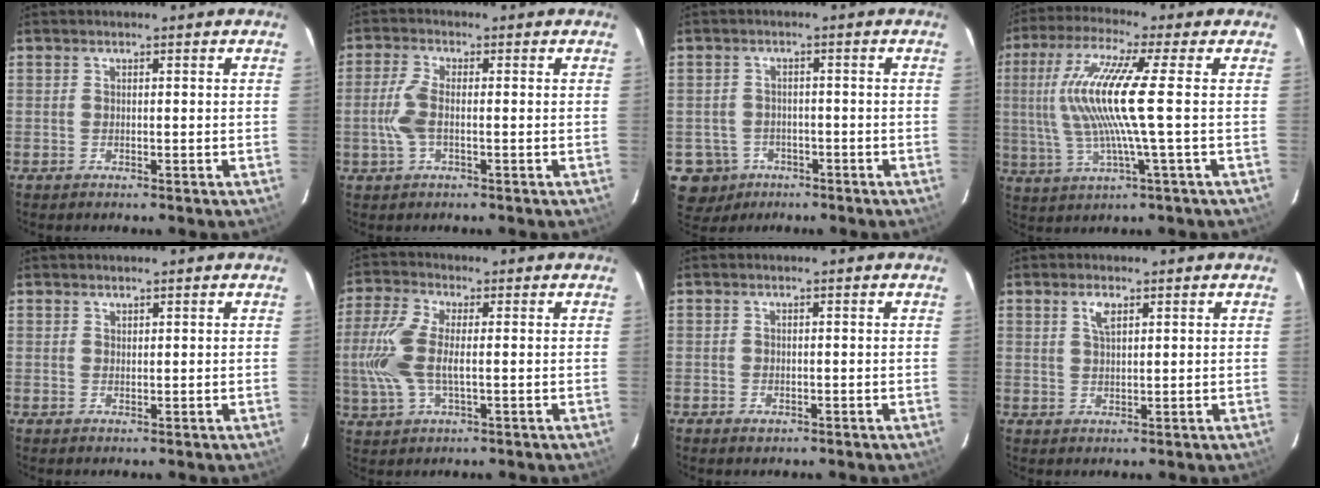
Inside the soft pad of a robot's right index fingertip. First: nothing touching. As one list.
[{"total": 5.5, "force": [-0.8, 2.1, 5.0], "torque": [-0.112, 0.002, -0.015]}, {"total": 7.2, "force": [-3.3, 6.3, 1.0], "torque": [-0.038, 0.022, -0.045]}, {"total": 13.5, "force": [0.7, -0.2, 13.4], "torque": [-0.267, 0.000, 0.018]}, {"total": 0.7, "force": [0.6, 0.3, 0.0], "torque": [0.000, 0.001, 0.013]}, {"total": 9.9, "force": [-0.2, 4.2, 9.0], "torque": [-0.203, 0.005, -0.003]}, {"total": 1.3, "force": [-0.7, 1.0, 0.4], "torque": [-0.006, -0.002, -0.010]}, {"total": 2.8, "force": [1.5, 1.2, 2.1], "torque": [-0.041, 0.003, 0.028]}]